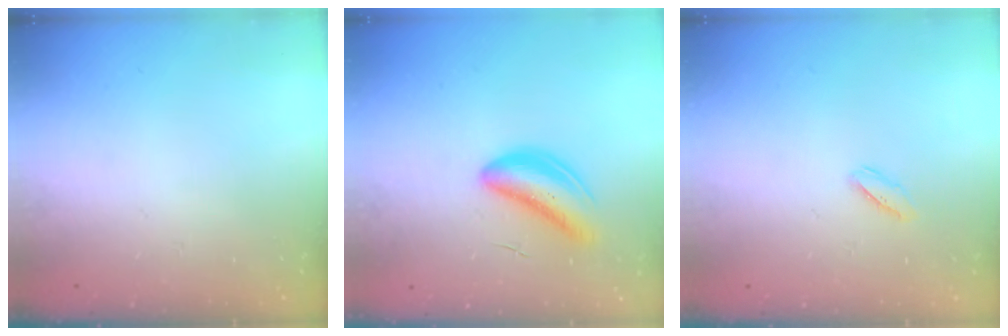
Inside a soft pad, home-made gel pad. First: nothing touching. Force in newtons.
{"total": 7.6, "press": 7.4, "slide": 2.0}
{"total": 2.1, "press": 2.0, "slide": 0.7}